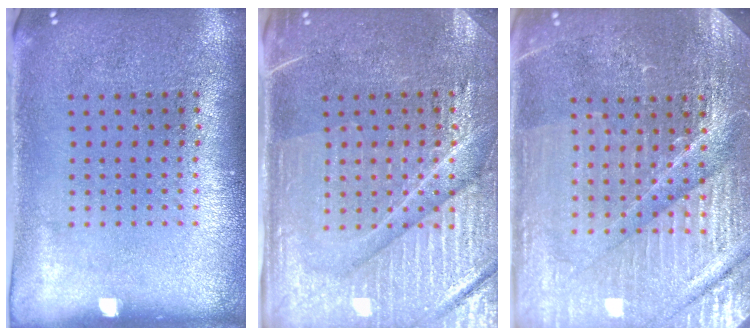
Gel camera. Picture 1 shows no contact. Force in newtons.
{"total": 4.5, "press": 4.3, "slide": 1.3}
{"total": 4.9, "press": 4.6, "slide": 1.7}